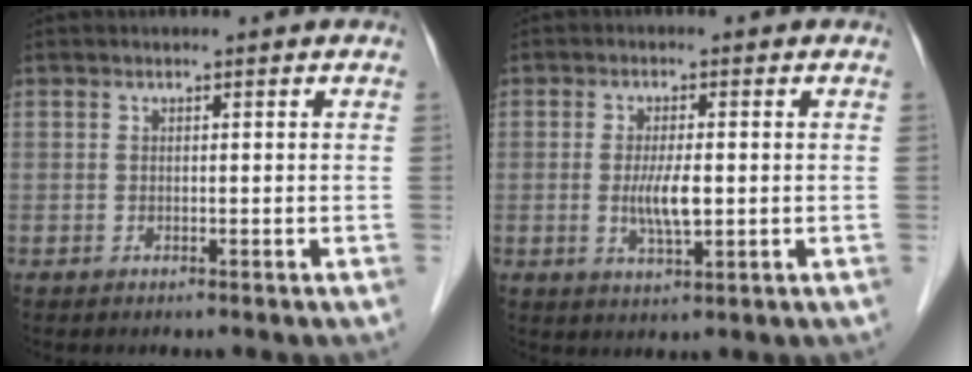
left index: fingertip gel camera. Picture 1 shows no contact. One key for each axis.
{"total": 4.8, "fx": -0.4, "fy": 1.0, "fz": 4.7, "tx": -0.095, "ty": -0.010, "tz": -0.007}